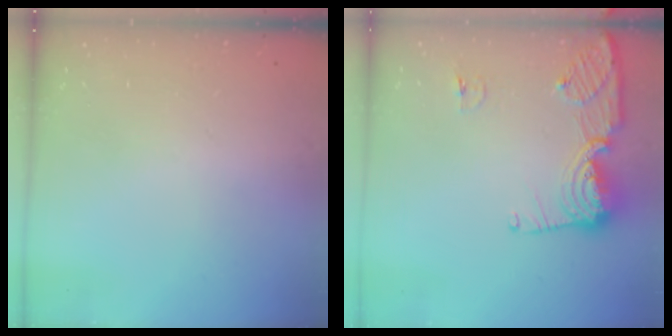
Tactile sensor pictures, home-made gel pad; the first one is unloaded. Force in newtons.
{"total": 11.7, "press": 11.7, "slide": 1.2}